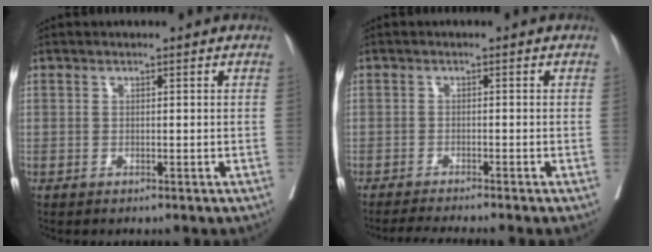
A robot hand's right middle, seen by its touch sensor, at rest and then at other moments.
{"total": 5.1, "force": [-4.5, -1.1, 2.0], "torque": [-0.024, -0.013, -0.071]}